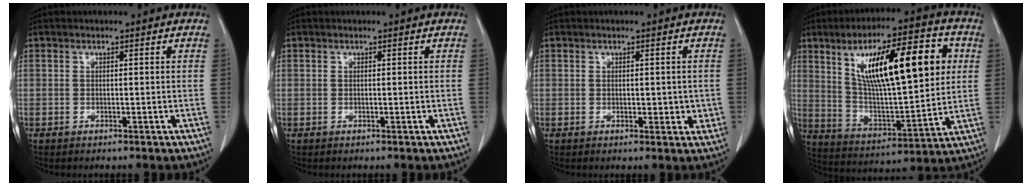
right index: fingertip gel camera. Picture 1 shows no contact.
{"total": 0.0}
{"total": 3.6, "force": [-0.2, 2.0, 3.0], "torque": [-0.040, 0.002, 0.001]}
{"total": 22.1, "force": [6.7, 5.8, 20.2], "torque": [-0.340, 0.025, 0.113]}